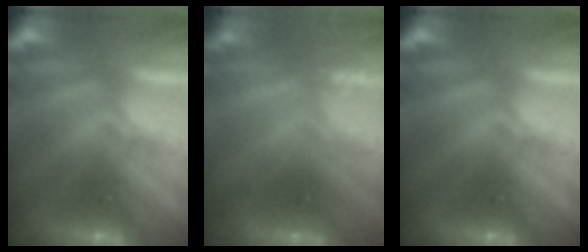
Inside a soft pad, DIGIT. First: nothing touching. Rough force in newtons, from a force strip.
{"total": 2.1}
{"total": 0.0}